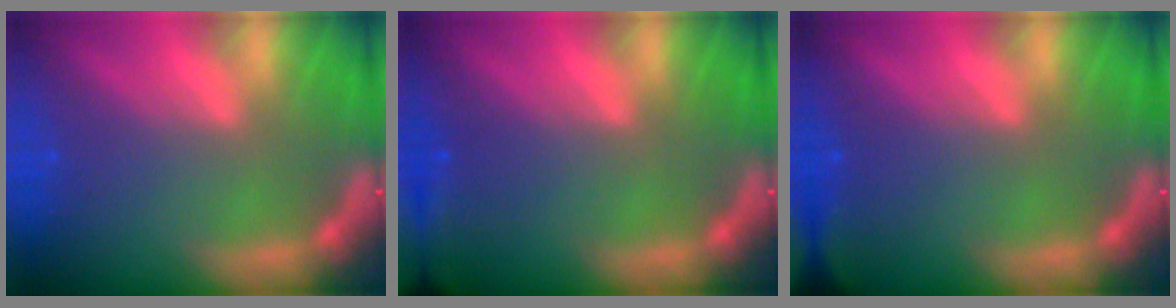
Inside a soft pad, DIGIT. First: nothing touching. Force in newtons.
{"total": 7.5}
{"total": 2.9}